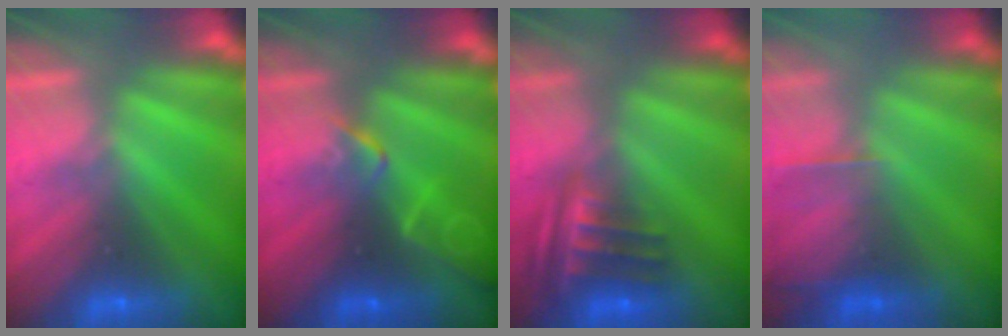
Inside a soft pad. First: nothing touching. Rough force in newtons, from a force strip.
{"total": 2.1}
{"total": 8.6}
{"total": 2.2}